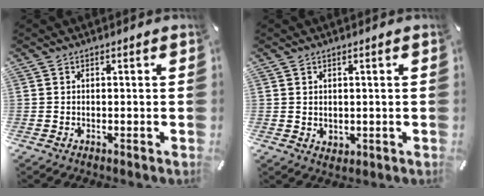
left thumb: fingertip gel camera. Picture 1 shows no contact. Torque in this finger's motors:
{"motor_torque": [0.40, 0.40, -0.01, 0.00, 0.05]}